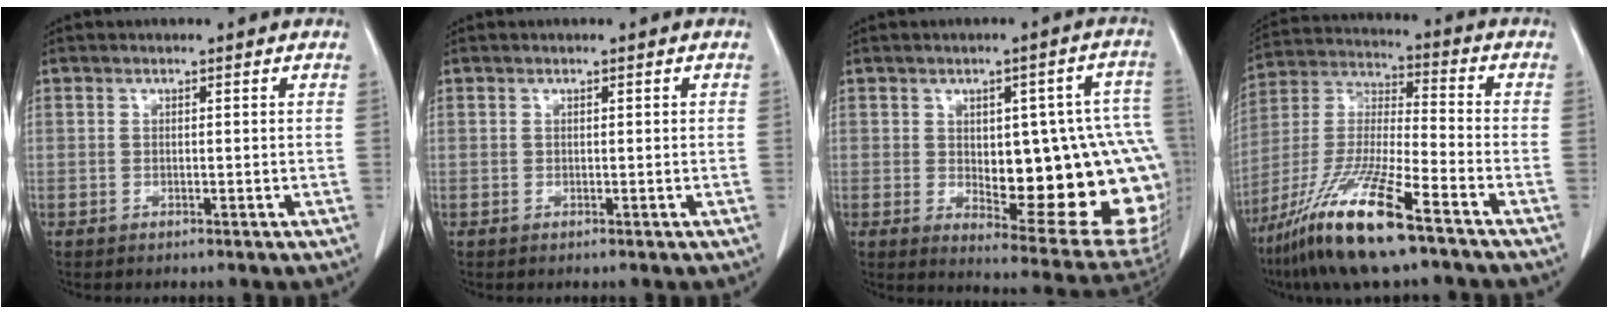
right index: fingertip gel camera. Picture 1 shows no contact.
{"total": 0.0}
{"total": 22.9, "force": [-1.8, 7.6, 21.5], "torque": [-0.194, 0.023, 0.006]}
{"total": 16.9, "force": [-10.8, 1.4, 12.9], "torque": [-0.286, -0.037, -0.205]}